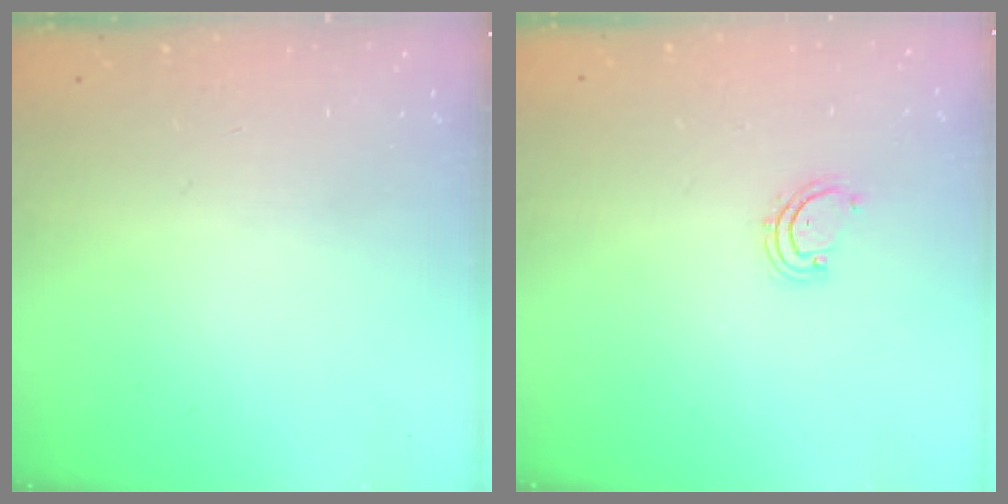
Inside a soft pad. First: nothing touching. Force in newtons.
{"total": 2.6, "press": 2.6, "slide": 0.3}